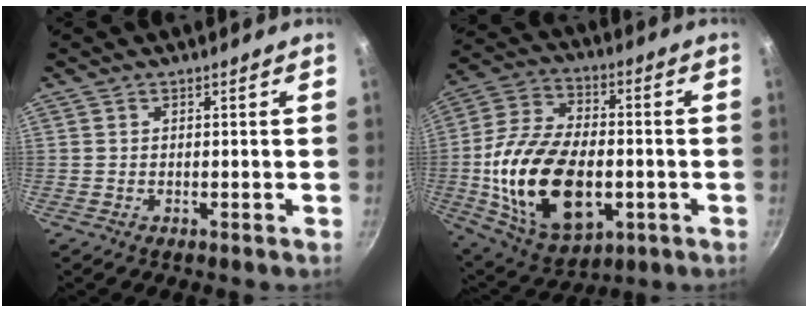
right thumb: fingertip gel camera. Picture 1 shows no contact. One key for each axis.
{"total": 23.6, "fx": -3.9, "fy": 14.0, "fz": 18.6, "tx": -0.340, "ty": 0.019, "tz": -0.056}